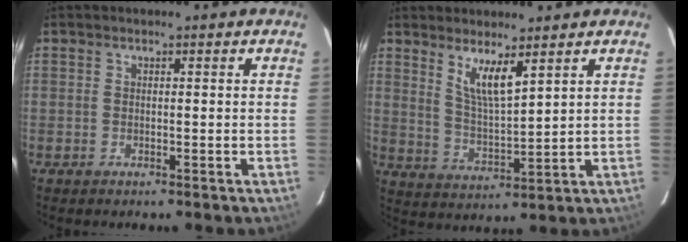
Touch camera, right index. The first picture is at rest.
{"total": 6.9, "force": [4.4, 1.2, 5.2], "torque": [-0.098, -0.011, 0.089]}